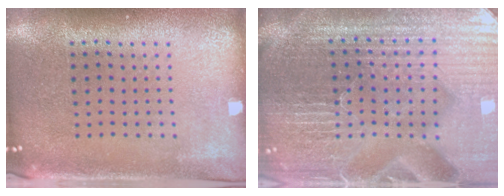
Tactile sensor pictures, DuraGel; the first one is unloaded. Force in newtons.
{"total": 6.3, "press": 5.6, "slide": 2.9}